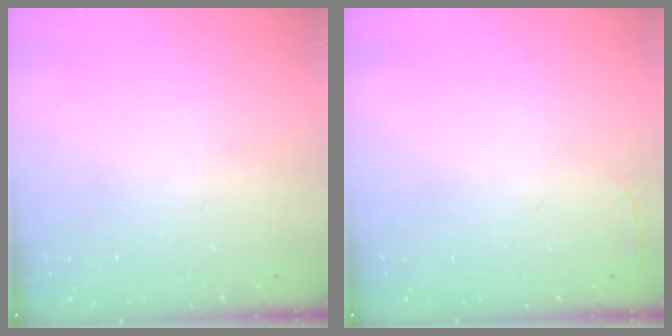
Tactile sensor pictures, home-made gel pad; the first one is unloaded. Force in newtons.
{"total": 2.8, "press": 2.6, "slide": 0.9}